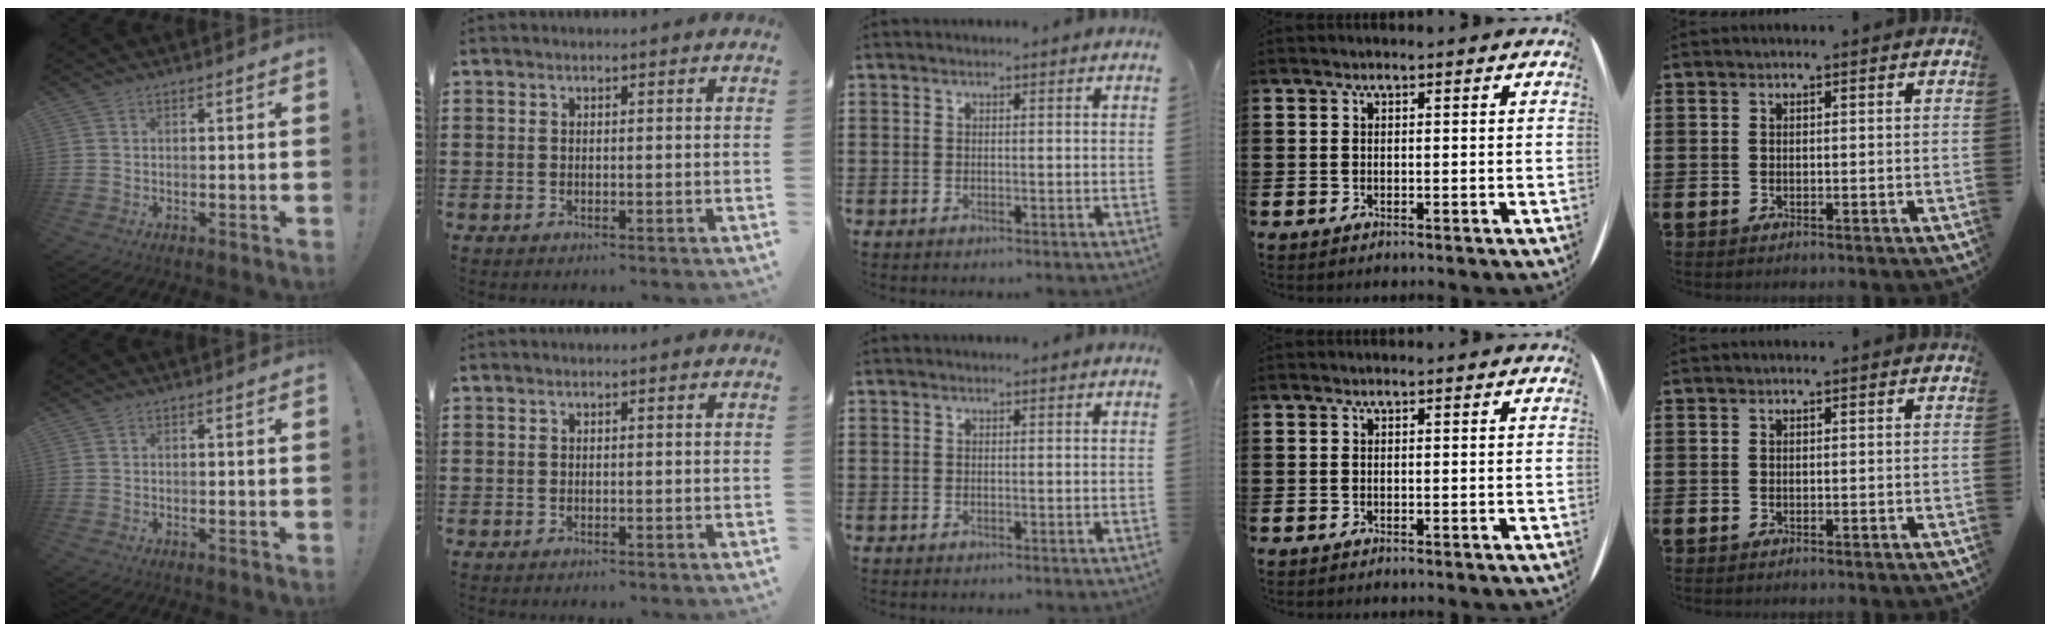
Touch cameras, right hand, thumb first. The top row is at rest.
{}